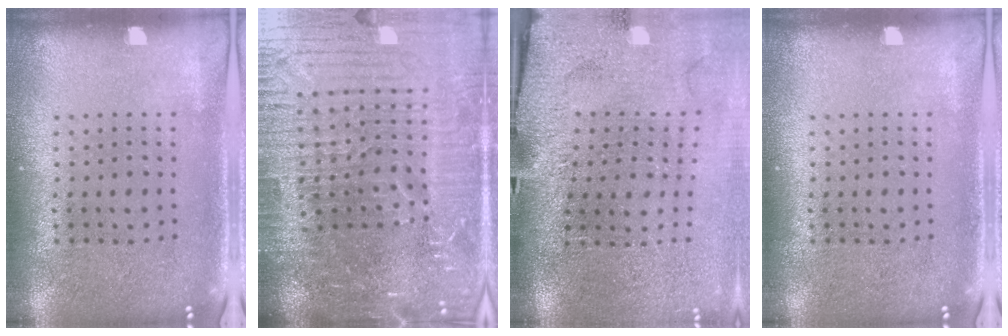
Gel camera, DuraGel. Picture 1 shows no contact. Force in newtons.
{"total": 6.9, "press": 6.0, "slide": 3.5}
{"total": 3.1, "press": 2.9, "slide": 1.3}
{"total": 0.0}